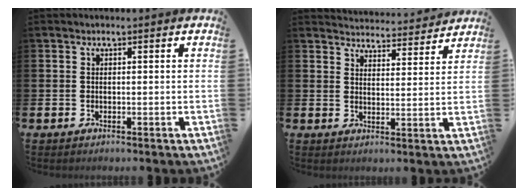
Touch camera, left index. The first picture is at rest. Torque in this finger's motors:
{"motor_torque": [0.39, -0.59, 0.14, 0.01]}